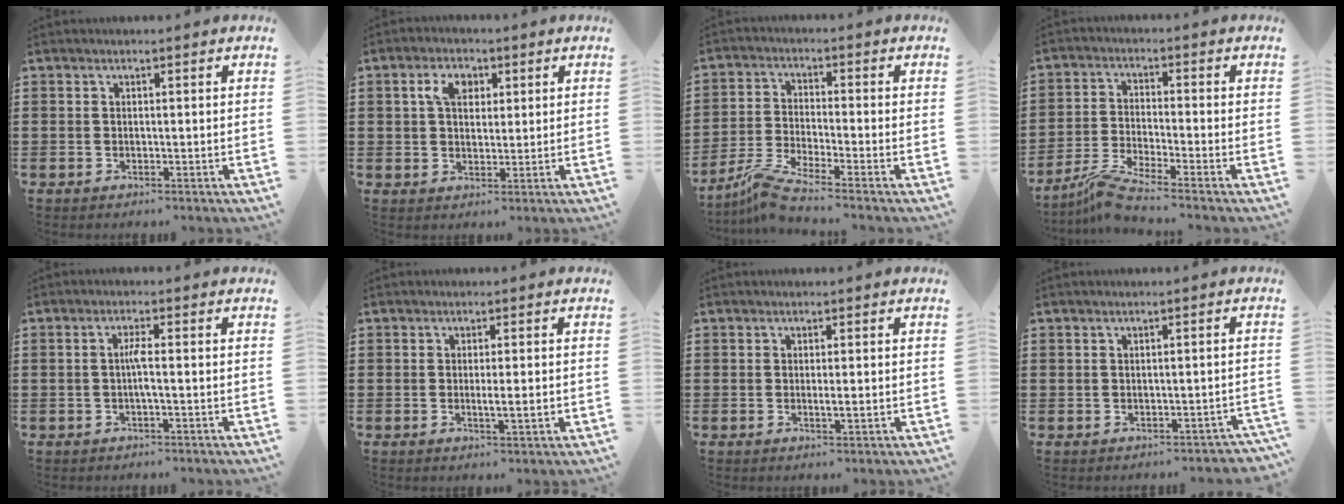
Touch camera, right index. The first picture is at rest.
{"total": 4.2, "force": [1.4, 2.7, 2.9], "torque": [-0.060, 0.010, 0.021]}
{"total": 5.3, "force": [-4.6, -0.1, 2.7], "torque": [-0.074, -0.017, -0.092]}
{"total": 5.1, "force": [-4.4, -0.1, 2.5], "torque": [-0.063, -0.016, -0.085]}
{"total": 2.4, "force": [-0.4, 0.1, 2.3], "torque": [-0.052, -0.003, -0.013]}
{"total": 2.8, "force": [-0.4, 0.2, 2.8], "torque": [-0.047, -0.004, -0.008]}
{"total": 1.5, "force": [-0.2, 0.1, 1.5], "torque": [-0.026, -0.002, -0.005]}
{"total": 1.2, "force": [-1.0, 0.7, 0.1], "torque": [-0.006, 0.002, -0.023]}